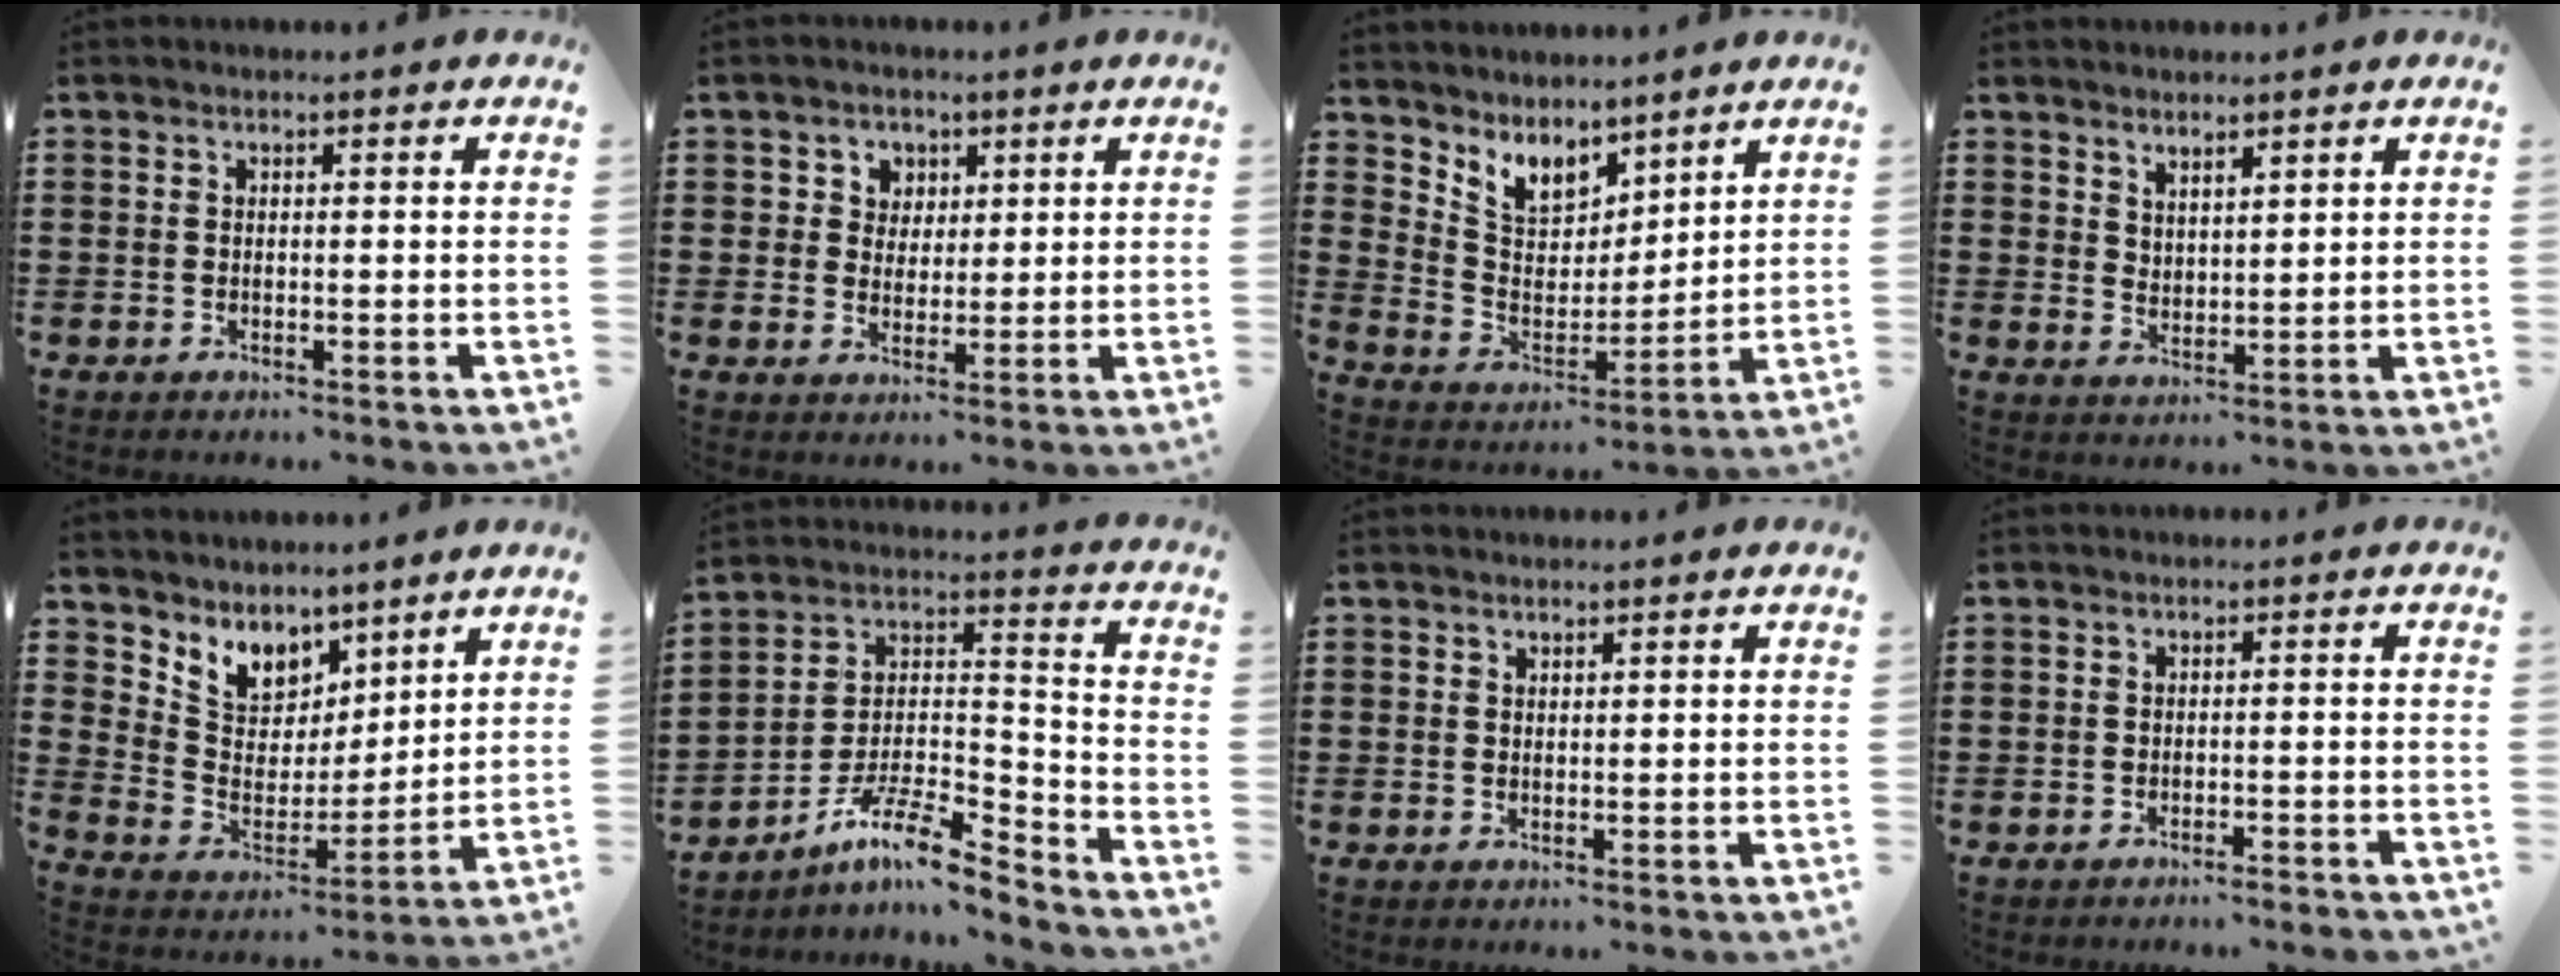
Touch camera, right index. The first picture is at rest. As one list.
[{"total": 3.3, "force": [1.5, 3.0, -0.1], "torque": [-0.017, 0.013, 0.025]}, {"total": 6.4, "force": [5.5, 3.1, 0.9], "torque": [-0.054, -0.037, 0.103]}, {"total": 2.9, "force": [2.8, 0.7, -0.2], "torque": [-0.005, -0.002, 0.056]}, {"total": 6.8, "force": [5.3, 4.3, 0.3], "torque": [-0.054, -0.042, 0.101]}, {"total": 9.8, "force": [-7.8, 1.9, 5.6], "torque": [-0.116, 0.004, -0.157]}, {"total": 0.9, "force": [0.8, 0.4, 0.0], "torque": [-0.002, 0.001, 0.015]}, {"total": 1.3, "force": [-1.2, 0.0, 0.4], "torque": [-0.010, 0.001, -0.023]}]